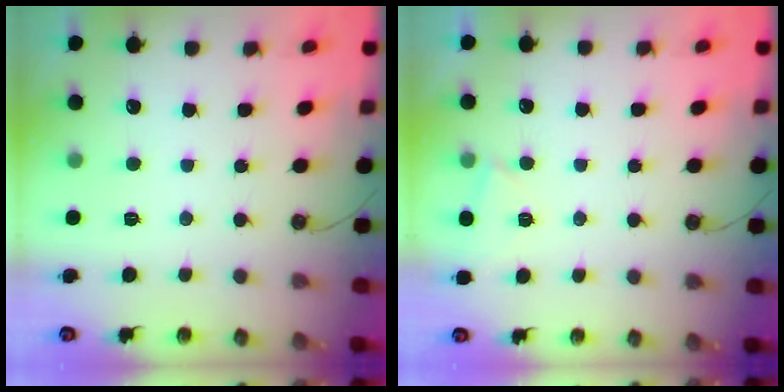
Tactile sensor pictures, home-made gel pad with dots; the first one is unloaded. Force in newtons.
{"total": 2.5, "press": 2.5, "slide": 0.4}